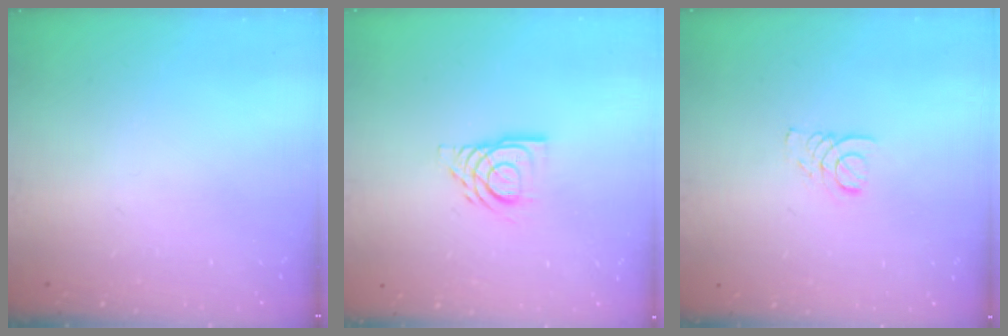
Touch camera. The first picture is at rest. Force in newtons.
{"total": 9.8, "press": 9.7, "slide": 1.2}
{"total": 1.9, "press": 1.9, "slide": 0.2}